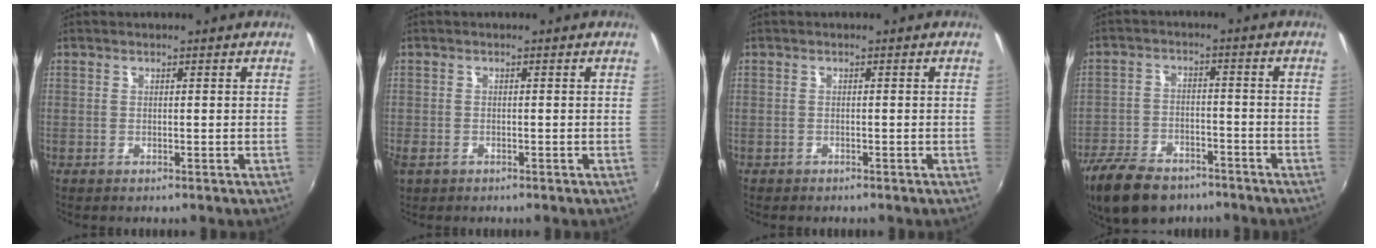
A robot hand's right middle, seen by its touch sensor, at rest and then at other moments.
{"total": 2.8, "force": [-1.5, 1.9, 1.5], "torque": [-0.031, -0.008, -0.026]}
{"total": 1.0, "force": [-0.8, 0.6, 0.1], "torque": [-0.007, -0.002, -0.013]}
{"total": 14.3, "force": [-10.4, 7.1, 6.8], "torque": [-0.163, -0.016, -0.176]}